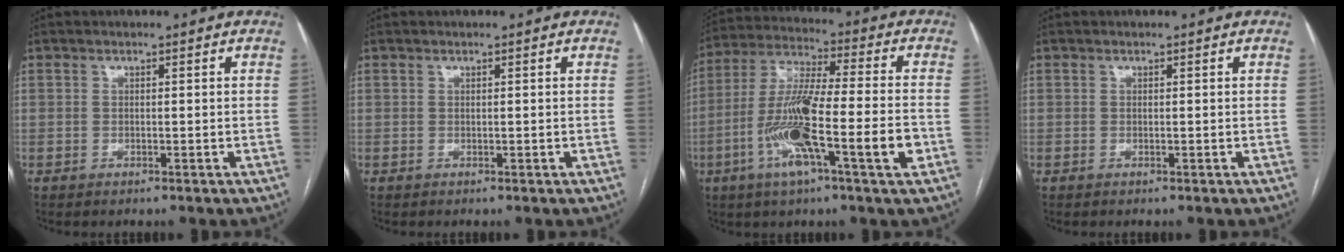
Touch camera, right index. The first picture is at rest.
{"total": 0.0}
{"total": 16.6, "force": [-5.2, 1.1, 15.7], "torque": [-0.299, -0.005, -0.096]}
{"total": 0.0}